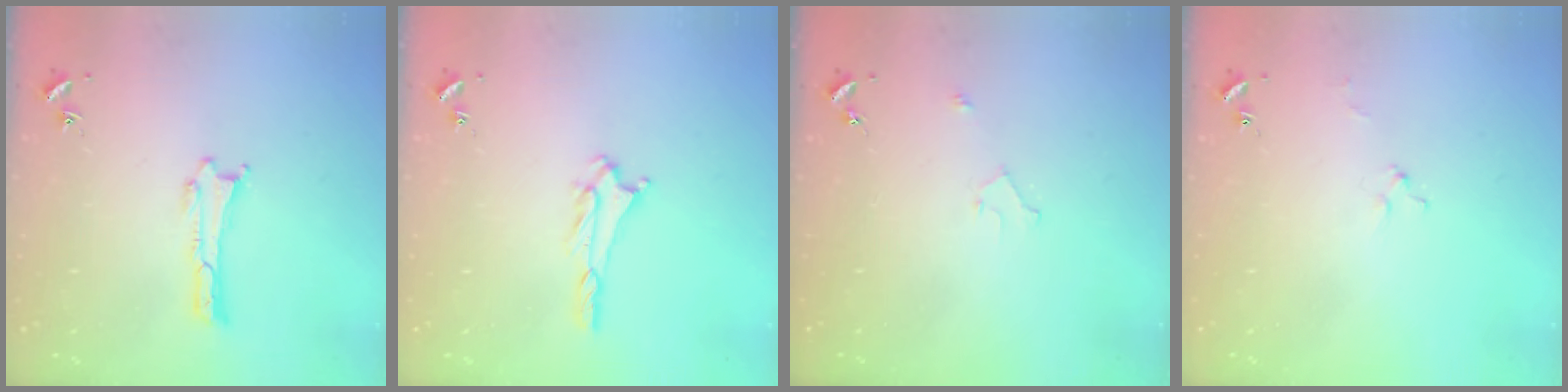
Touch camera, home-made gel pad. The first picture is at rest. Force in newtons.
{"total": 2.7, "press": 2.7, "slide": 0.4}
{"total": 1.8, "press": 1.7, "slide": 0.2}
{"total": 2.0, "press": 2.0, "slide": 0.2}